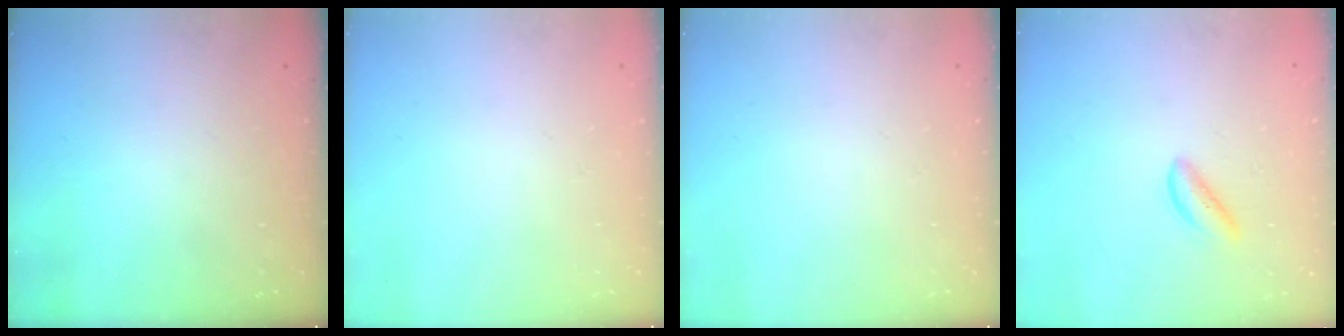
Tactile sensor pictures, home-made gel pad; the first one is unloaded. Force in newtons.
{"total": 0.0}
{"total": 0.0}
{"total": 1.4, "press": 1.4, "slide": 0.4}